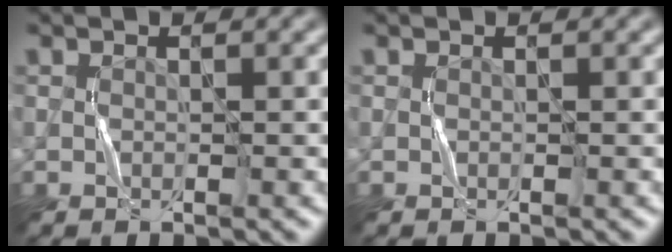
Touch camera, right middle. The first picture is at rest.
{"total": 0.0}